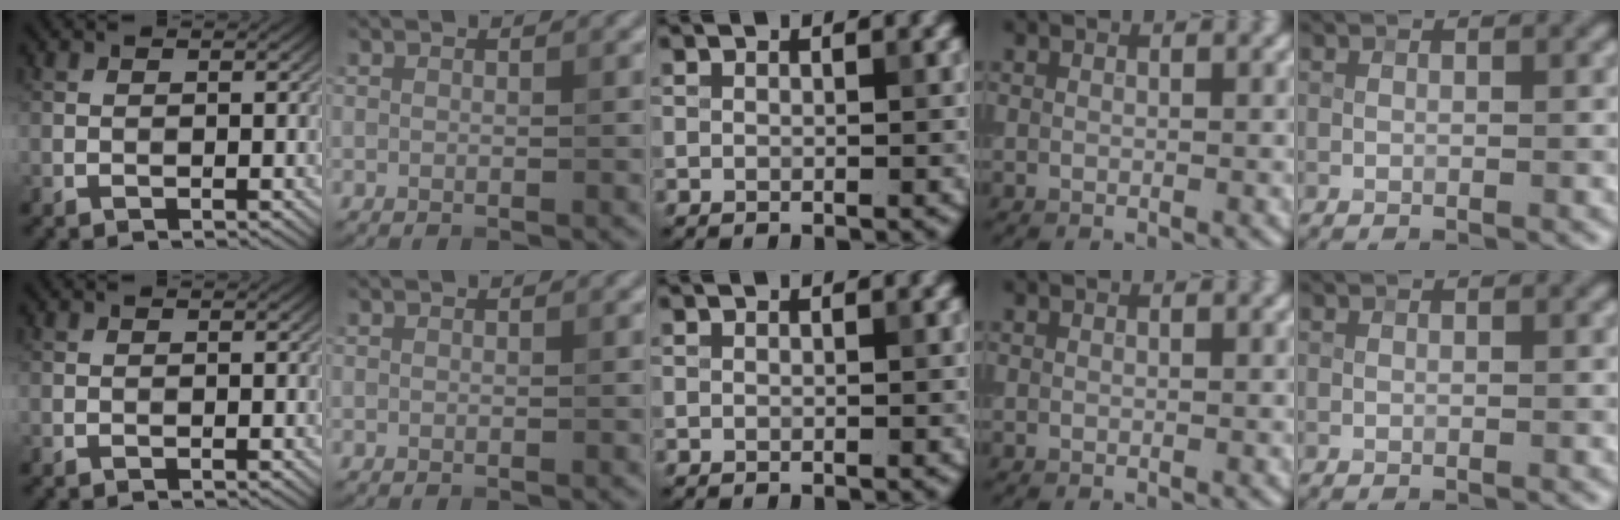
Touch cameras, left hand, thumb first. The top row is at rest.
{}